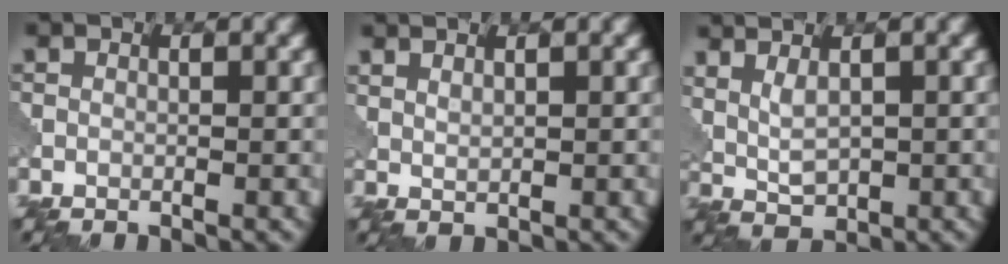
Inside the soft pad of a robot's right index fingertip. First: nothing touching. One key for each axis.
{"total": 1.3, "fx": 1.0, "fy": 0.3, "fz": 0.8, "tx": -0.020, "ty": -0.003, "tz": 0.024}
{"total": 2.7, "fx": 1.4, "fy": 0.9, "fz": 2.1, "tx": -0.048, "ty": -0.003, "tz": 0.035}